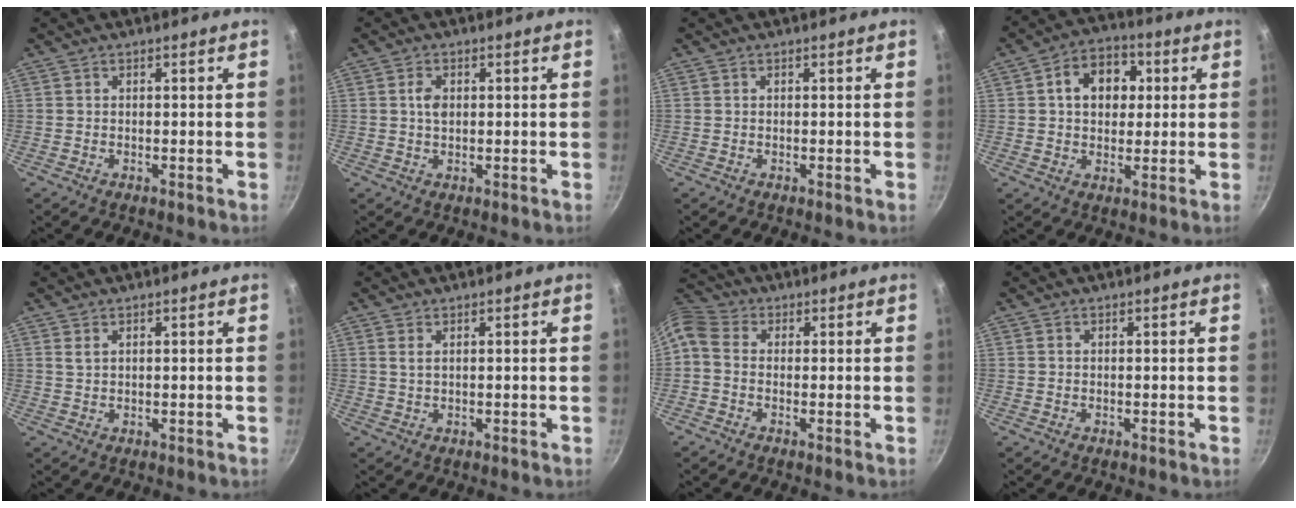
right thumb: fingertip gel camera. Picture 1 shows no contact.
{"total": 2.8, "force": [0.5, 1.8, 2.0], "torque": [-0.034, 0.000, 0.008]}
{"total": 0.0}
{"total": 10.8, "force": [2.4, 8.1, 6.7], "torque": [-0.069, 0.012, 0.025]}
{"total": 1.4, "force": [0.8, 0.8, 0.9], "torque": [-0.017, -0.001, 0.017]}
{"total": 1.4, "force": [0.7, 0.7, 1.1], "torque": [-0.023, -0.002, 0.013]}
{"total": 7.3, "force": [-0.4, 5.7, 4.6], "torque": [-0.106, 0.030, -0.023]}
{"total": 0.0}